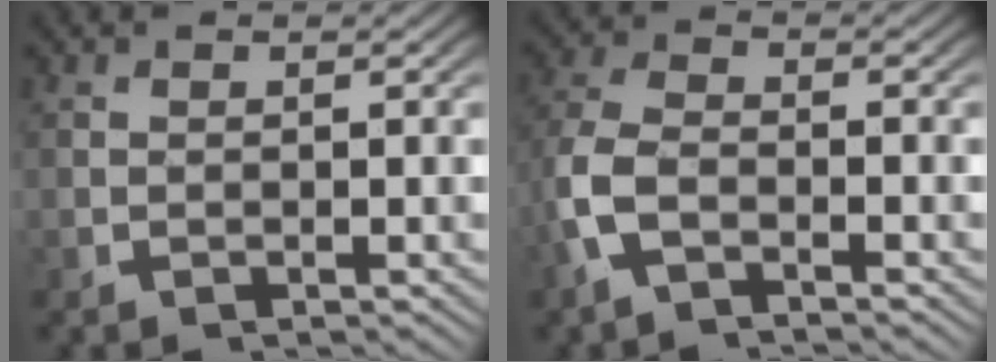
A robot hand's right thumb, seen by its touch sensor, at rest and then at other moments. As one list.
[{"total": 4.8, "force": [-1.2, 3.2, 3.4], "torque": [-0.096, -0.010, -0.024]}]